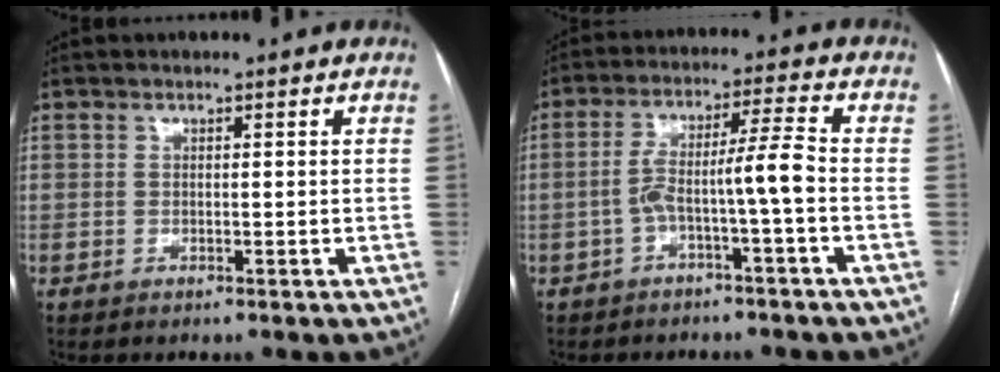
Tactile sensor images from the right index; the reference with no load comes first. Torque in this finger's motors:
{"motor_torque": [1.05, -0.17, 0.57, 0.13]}